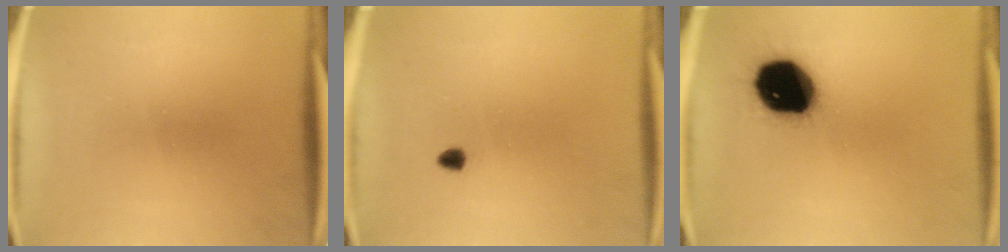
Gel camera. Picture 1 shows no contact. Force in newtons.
{"total": 0.9}
{"total": 19.1}